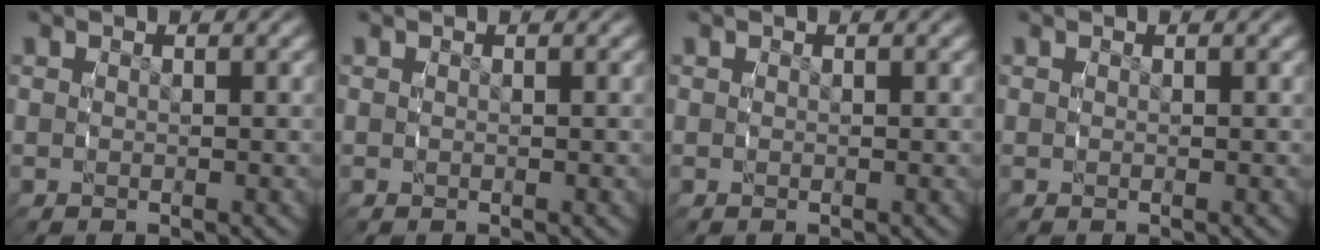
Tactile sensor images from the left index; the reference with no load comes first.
{"total": 0.0}
{"total": 0.0}
{"total": 0.0}